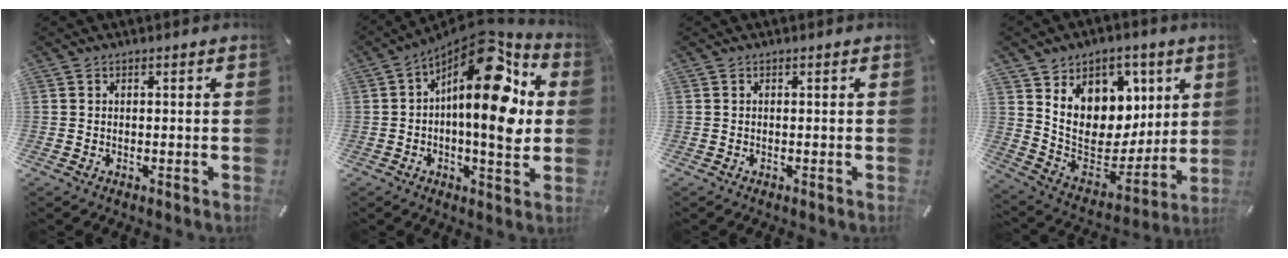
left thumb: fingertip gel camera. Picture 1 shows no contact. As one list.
[{"total": 20.6, "force": [5.9, 9.2, 17.5], "torque": [-0.254, -0.054, 0.091]}, {"total": 0.0}, {"total": 15.1, "force": [5.1, 12.6, 6.6], "torque": [-0.102, -0.056, 0.102]}]